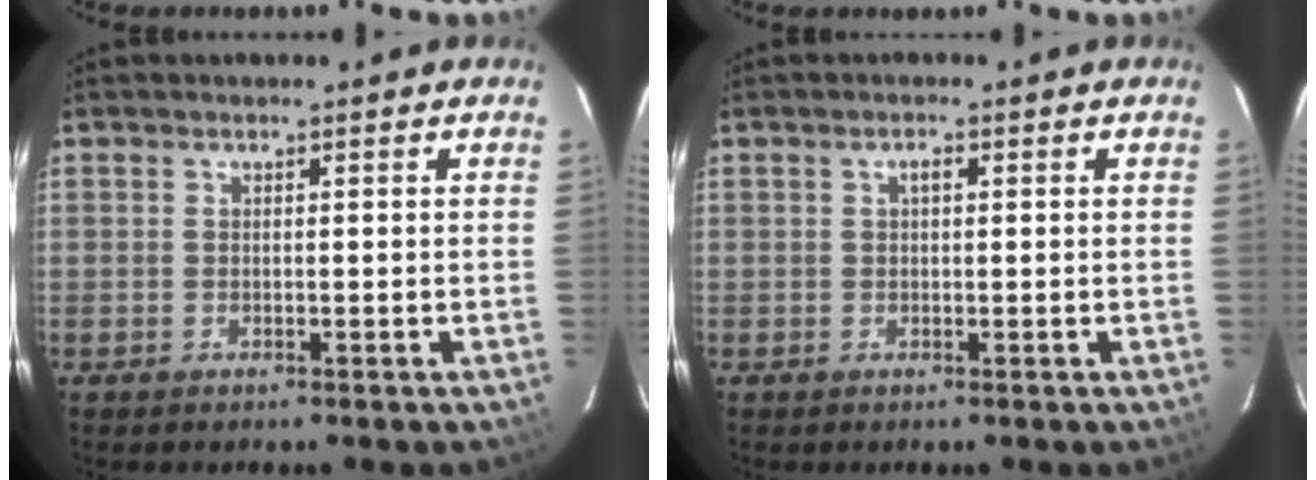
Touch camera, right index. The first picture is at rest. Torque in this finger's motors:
{"motor_torque": [0.12, -0.05, 0.14, 0.03]}